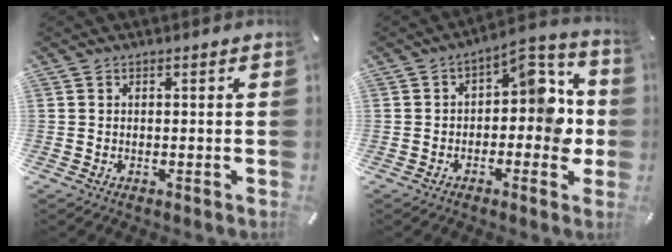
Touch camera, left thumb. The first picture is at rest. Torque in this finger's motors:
{"motor_torque": [0.30, 0.51, 0.81, 0.69, 0.09]}